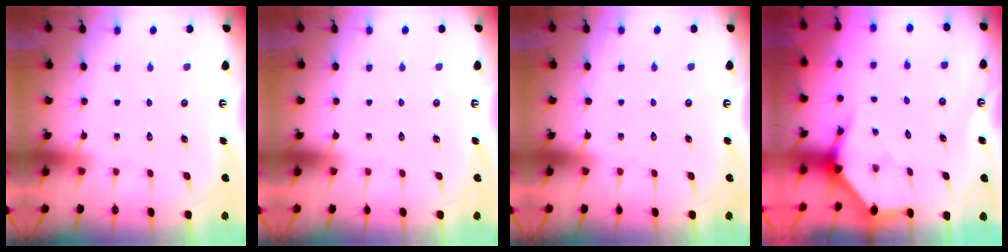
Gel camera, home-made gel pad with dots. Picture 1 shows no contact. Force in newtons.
{"total": 0.0}
{"total": 0.0}
{"total": 3.4, "press": 3.4, "slide": 0.1}